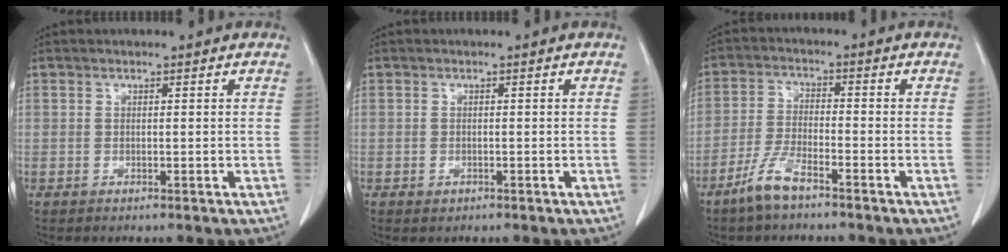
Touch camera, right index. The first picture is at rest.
{"total": 0.6, "force": [-0.2, 0.5, 0.3], "torque": [-0.009, 0.001, 0.004]}
{"total": 5.7, "force": [-4.1, 1.0, 3.8], "torque": [-0.091, -0.007, -0.081]}